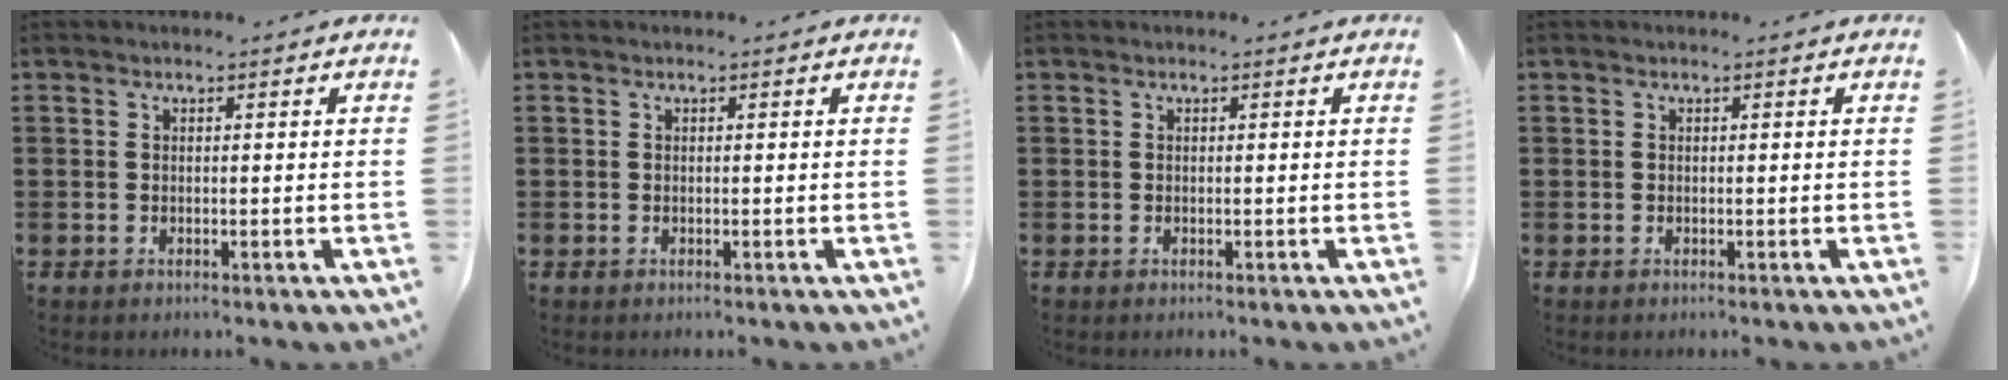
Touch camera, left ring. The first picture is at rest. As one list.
[{"total": 0.0}, {"total": 0.0}, {"total": 0.0}]